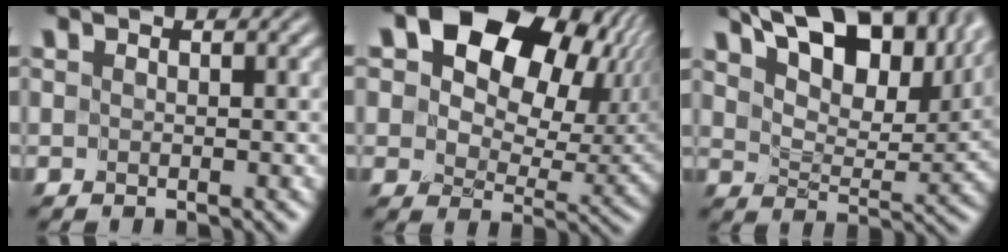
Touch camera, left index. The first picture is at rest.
{"total": 15.4, "force": [7.1, 9.4, 9.9], "torque": [-0.140, 0.029, 0.112]}
{"total": 15.2, "force": [10.3, 6.6, 9.0], "torque": [-0.150, 0.032, 0.151]}